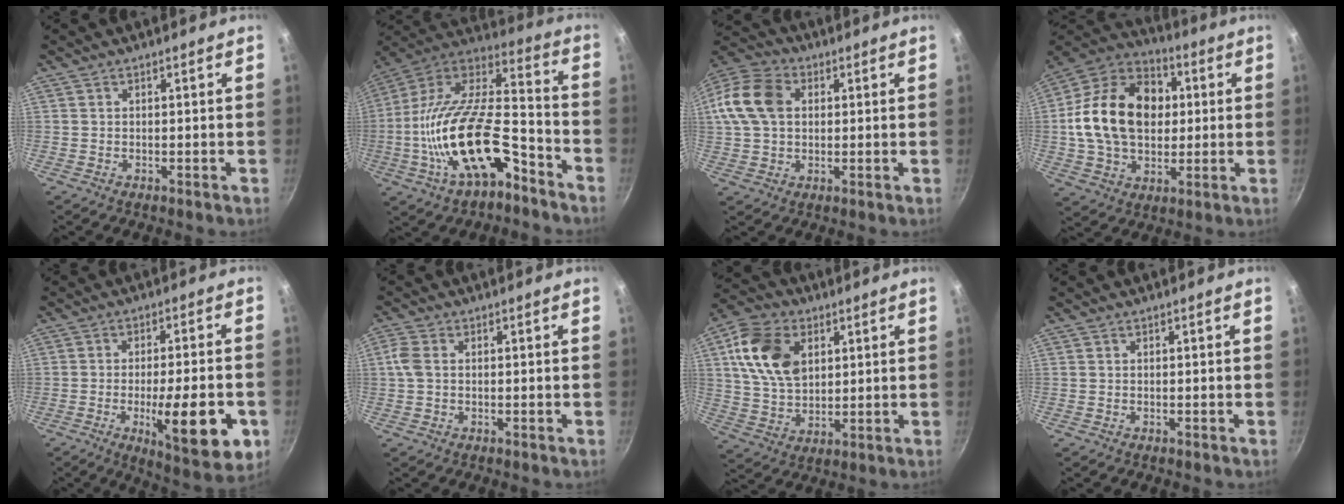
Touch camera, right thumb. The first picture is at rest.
{"total": 24.0, "force": [-9.6, 10.9, 19.1], "torque": [-0.327, 0.065, -0.180]}
{"total": 13.6, "force": [2.4, 10.0, 8.9], "torque": [-0.169, 0.023, 0.029]}
{"total": 21.9, "force": [2.2, 15.9, 14.9], "torque": [-0.229, 0.025, 0.028]}
{"total": 16.3, "force": [-4.9, 4.5, 14.9], "torque": [-0.192, 0.005, -0.065]}
{"total": 3.4, "force": [0.2, 2.4, 2.5], "torque": [-0.059, 0.007, -0.001]}
{"total": 14.4, "force": [4.3, 9.9, 9.6], "torque": [-0.158, -0.007, 0.079]}
{"total": 0.0}